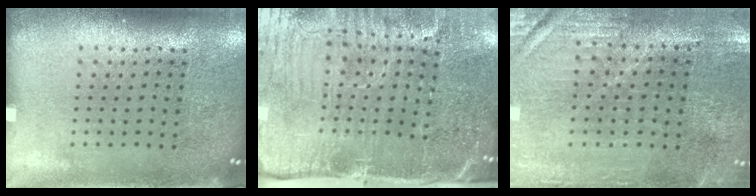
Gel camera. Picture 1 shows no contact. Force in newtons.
{"total": 5.2, "press": 4.3, "slide": 2.9}
{"total": 0.9, "press": 0.8, "slide": 0.3}